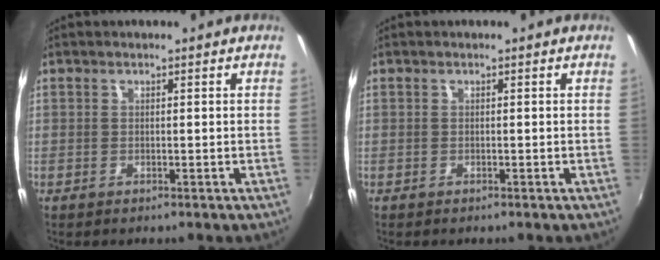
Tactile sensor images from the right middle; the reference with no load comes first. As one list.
[{"total": 0.0}]